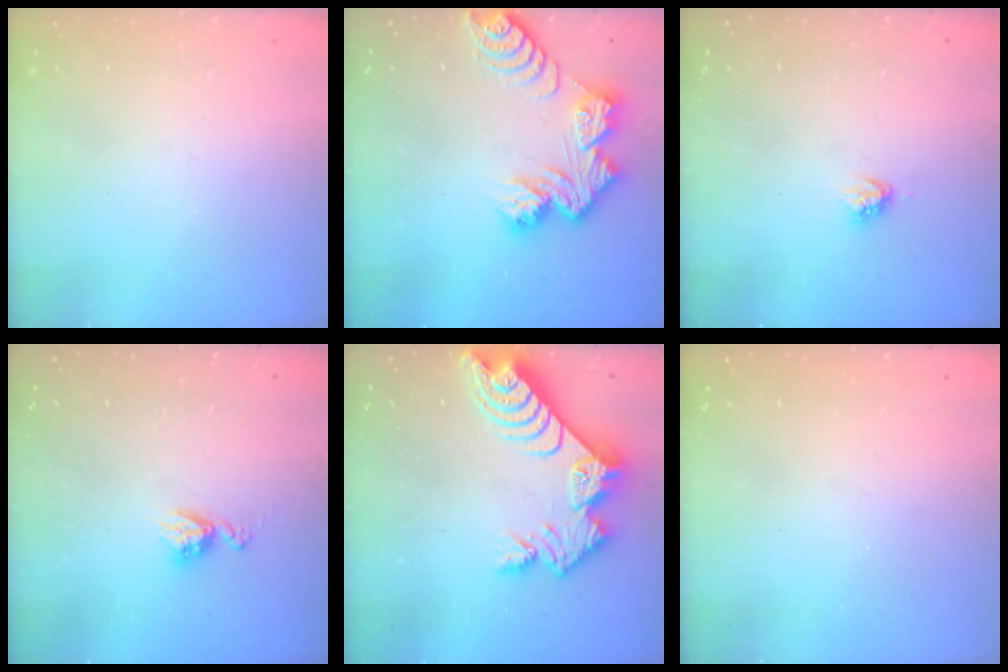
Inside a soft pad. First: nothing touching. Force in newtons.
{"total": 10.8, "press": 10.7, "slide": 1.1}
{"total": 3.8, "press": 3.8, "slide": 0.4}
{"total": 5.0, "press": 4.9, "slide": 0.6}
{"total": 12.8, "press": 12.8, "slide": 1.0}
{"total": 0.0}